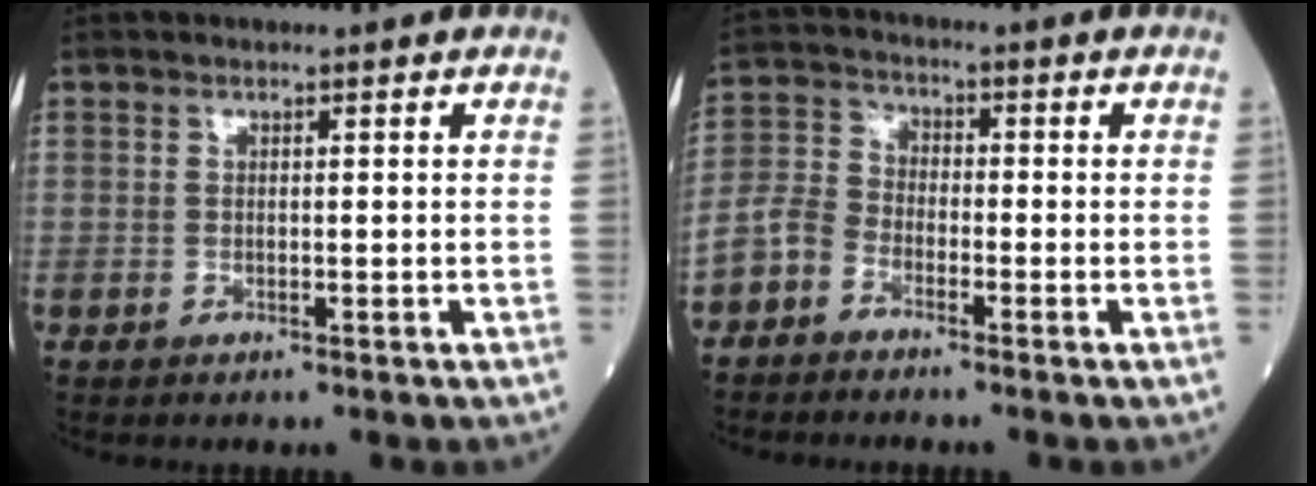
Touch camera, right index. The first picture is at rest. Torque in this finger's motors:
{"motor_torque": [1.79, -0.35, 1.05, 0.14]}